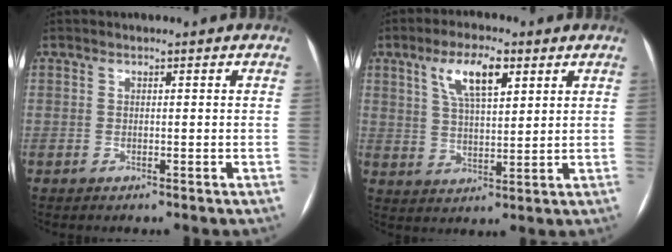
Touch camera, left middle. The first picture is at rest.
{"total": 7.9, "force": [3.9, 2.7, 6.3], "torque": [-0.119, 0.013, 0.071]}